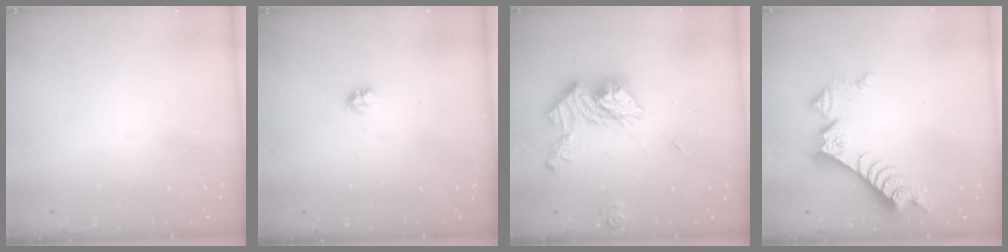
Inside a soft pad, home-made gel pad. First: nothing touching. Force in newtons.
{"total": 2.2, "press": 2.2, "slide": 0.2}
{"total": 15.3, "press": 15.2, "slide": 1.7}
{"total": 9.4, "press": 9.3, "slide": 1.2}